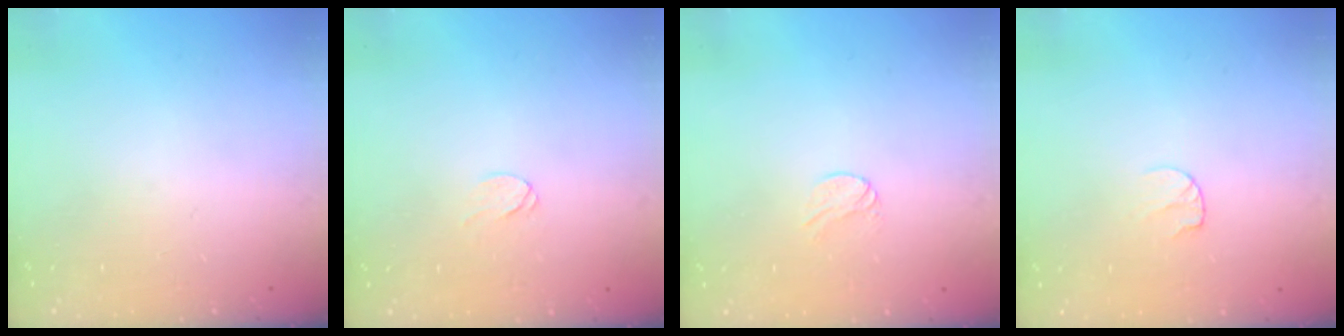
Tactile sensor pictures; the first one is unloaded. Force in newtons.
{"total": 4.0, "press": 4.0, "slide": 0.4}
{"total": 3.6, "press": 3.6, "slide": 0.3}
{"total": 5.6, "press": 5.6, "slide": 0.5}